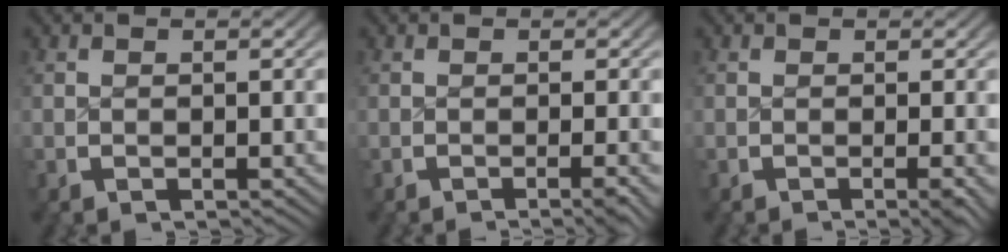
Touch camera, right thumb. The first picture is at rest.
{"total": 1.5, "force": [-0.9, -0.3, 1.2], "torque": [-0.015, 0.005, -0.015]}
{"total": 1.1, "force": [-0.5, -0.3, 1.0], "torque": [-0.012, 0.004, -0.008]}